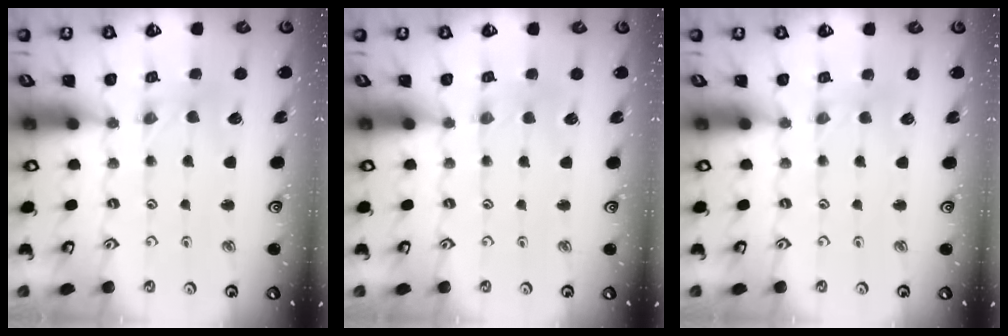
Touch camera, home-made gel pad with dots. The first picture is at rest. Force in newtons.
{"total": 2.2, "press": 2.1, "slide": 0.4}
{"total": 2.3, "press": 2.3, "slide": 0.3}